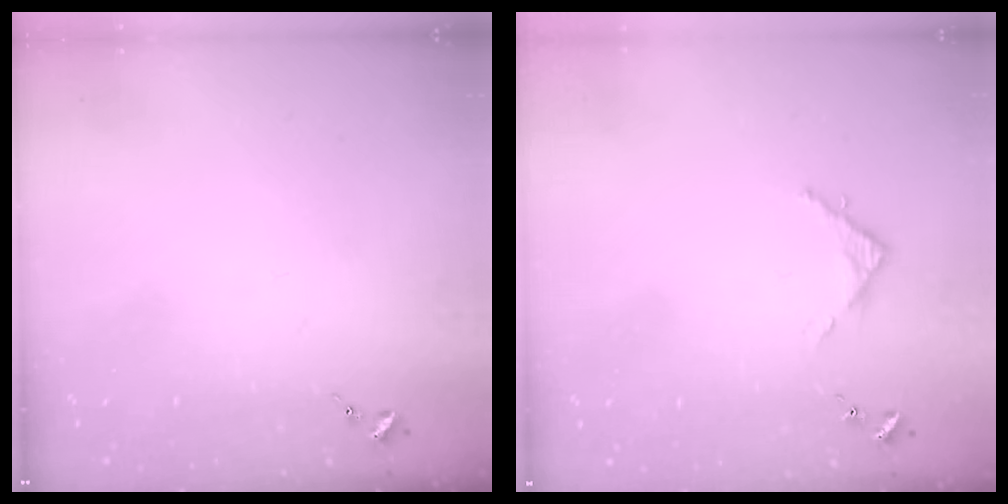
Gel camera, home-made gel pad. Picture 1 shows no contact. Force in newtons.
{"total": 3.3, "press": 3.2, "slide": 0.3}